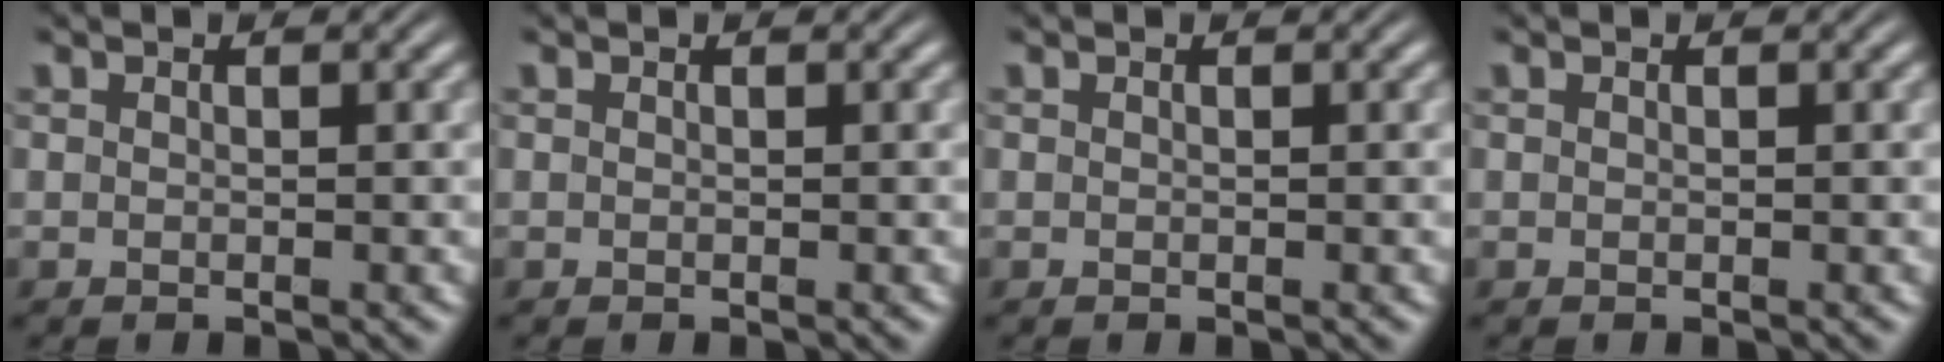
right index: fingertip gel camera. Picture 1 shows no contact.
{"total": 0.0}
{"total": 0.0}
{"total": 0.0}